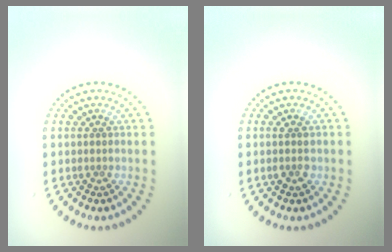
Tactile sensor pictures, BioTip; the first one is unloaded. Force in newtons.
{"total": 1.4, "press": 1.3, "slide": 0.3}